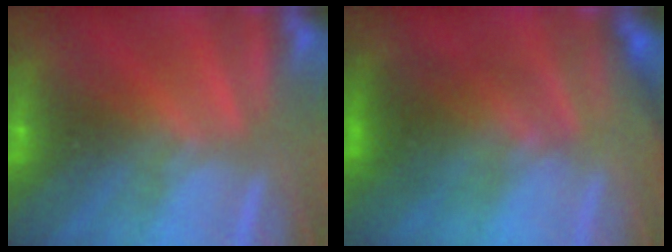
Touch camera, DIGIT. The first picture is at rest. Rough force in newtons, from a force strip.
{"total": 2.6}